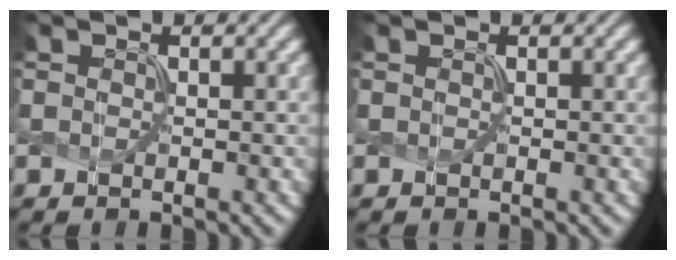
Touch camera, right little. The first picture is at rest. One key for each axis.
{"total": 0.6, "fx": -0.2, "fy": -0.2, "fz": -0.5, "tx": 0.009, "ty": 0.002, "tz": 0.002}